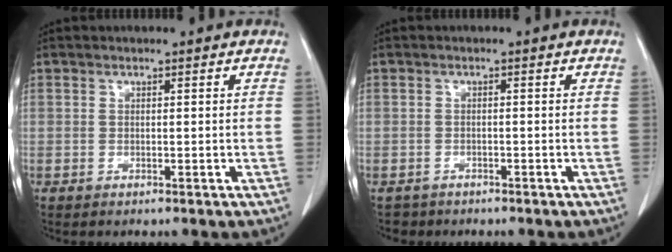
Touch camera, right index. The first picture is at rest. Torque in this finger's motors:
{"motor_torque": [-0.78, -0.12, -0.52, -0.09]}